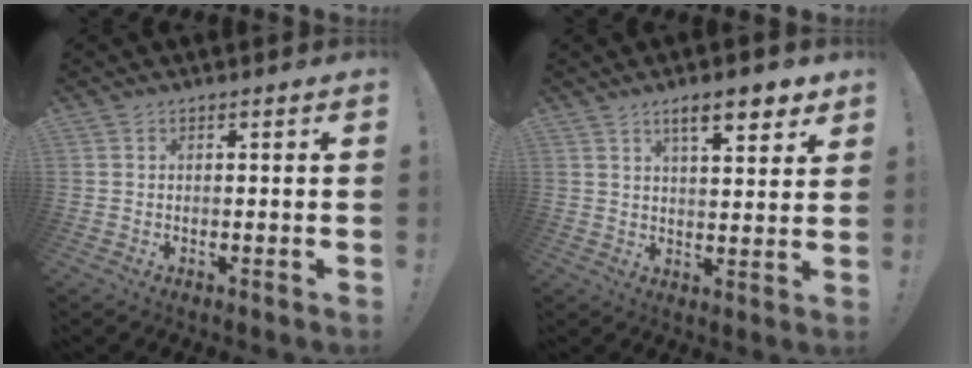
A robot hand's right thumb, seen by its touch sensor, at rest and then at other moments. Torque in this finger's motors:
{"motor_torque": [-0.04, 0.27, 0.70, 0.39, 0.20]}